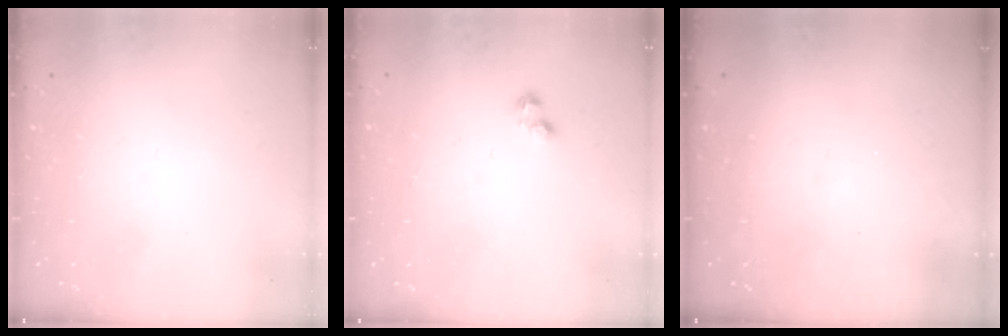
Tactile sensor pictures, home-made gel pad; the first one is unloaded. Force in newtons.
{"total": 1.2, "press": 1.0, "slide": 0.6}
{"total": 0.0}